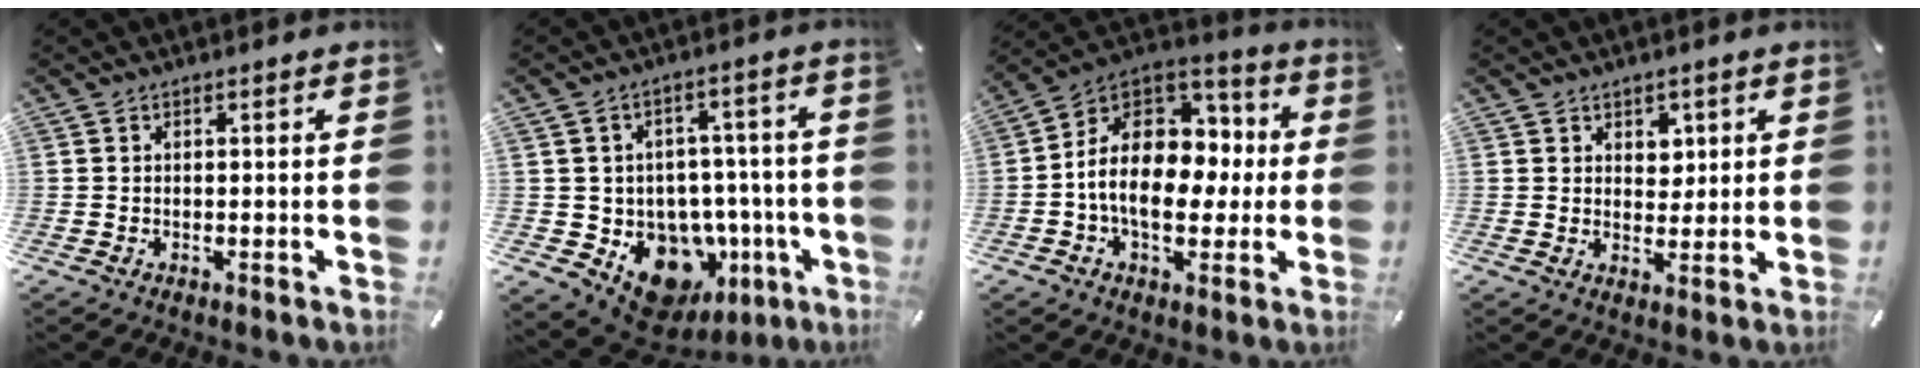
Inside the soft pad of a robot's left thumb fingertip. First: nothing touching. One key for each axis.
{"total": 13.1, "fx": -4.9, "fy": 10.3, "fz": 6.4, "tx": -0.077, "ty": 0.010, "tz": -0.065}
{"total": 15.9, "fx": -1.3, "fy": 12.0, "fz": 10.4, "tx": -0.177, "ty": -0.003, "tz": -0.020}
{"total": 4.0, "fx": 2.2, "fy": 3.2, "fz": 0.7, "tx": 0.008, "ty": -0.009, "tz": 0.034}